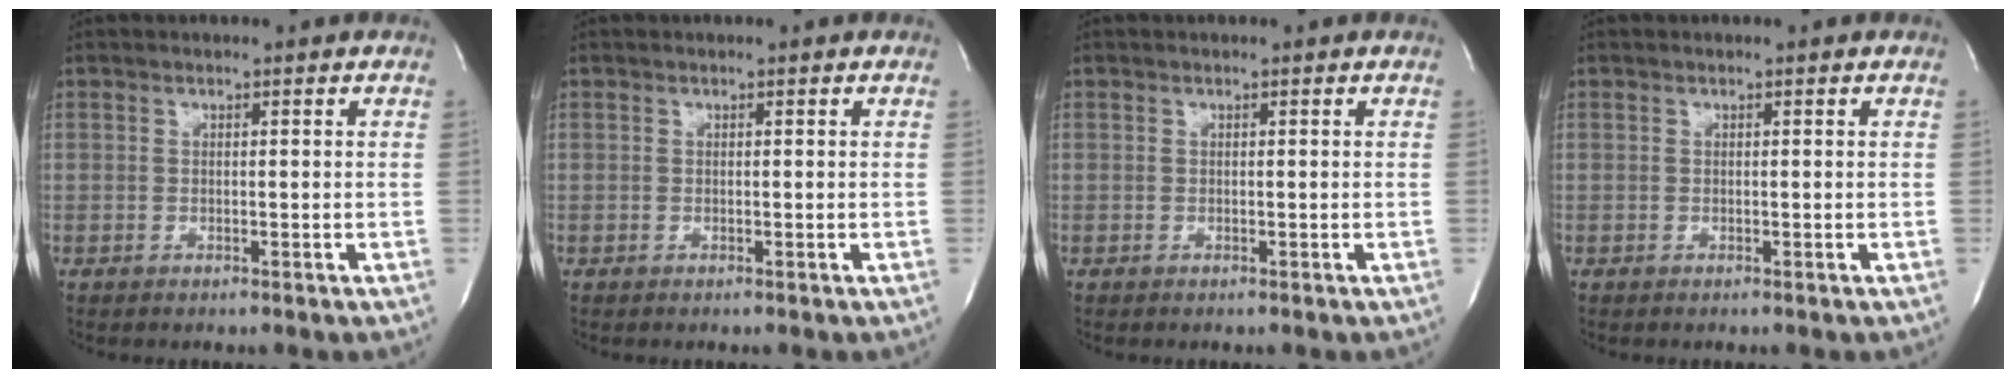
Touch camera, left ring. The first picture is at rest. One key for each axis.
{"total": 0.0}
{"total": 0.0}
{"total": 0.0}